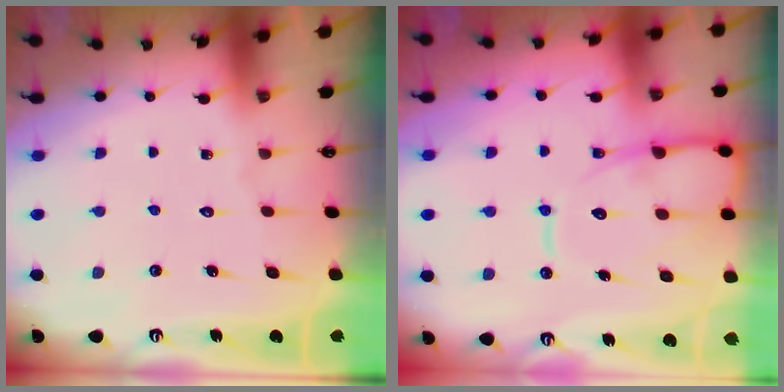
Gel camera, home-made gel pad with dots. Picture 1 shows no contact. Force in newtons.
{"total": 13.2, "press": 13.1, "slide": 1.5}